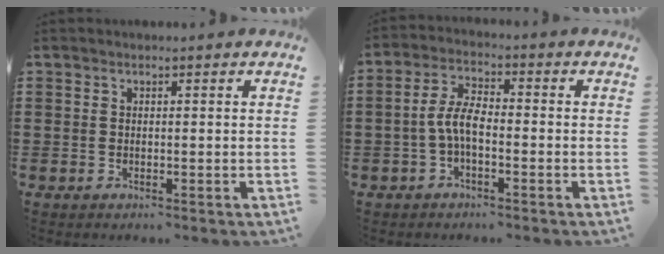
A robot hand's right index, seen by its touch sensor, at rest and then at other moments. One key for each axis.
{"total": 5.3, "fx": -1.3, "fy": 2.2, "fz": 4.7, "tx": -0.111, "ty": -0.001, "tz": -0.032}